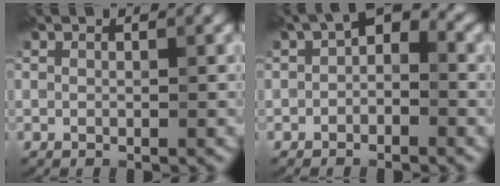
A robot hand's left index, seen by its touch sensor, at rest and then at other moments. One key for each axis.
{"total": 2.7, "fx": -0.6, "fy": 1.5, "fz": 2.1, "tx": -0.029, "ty": 0.012, "tz": -0.021}